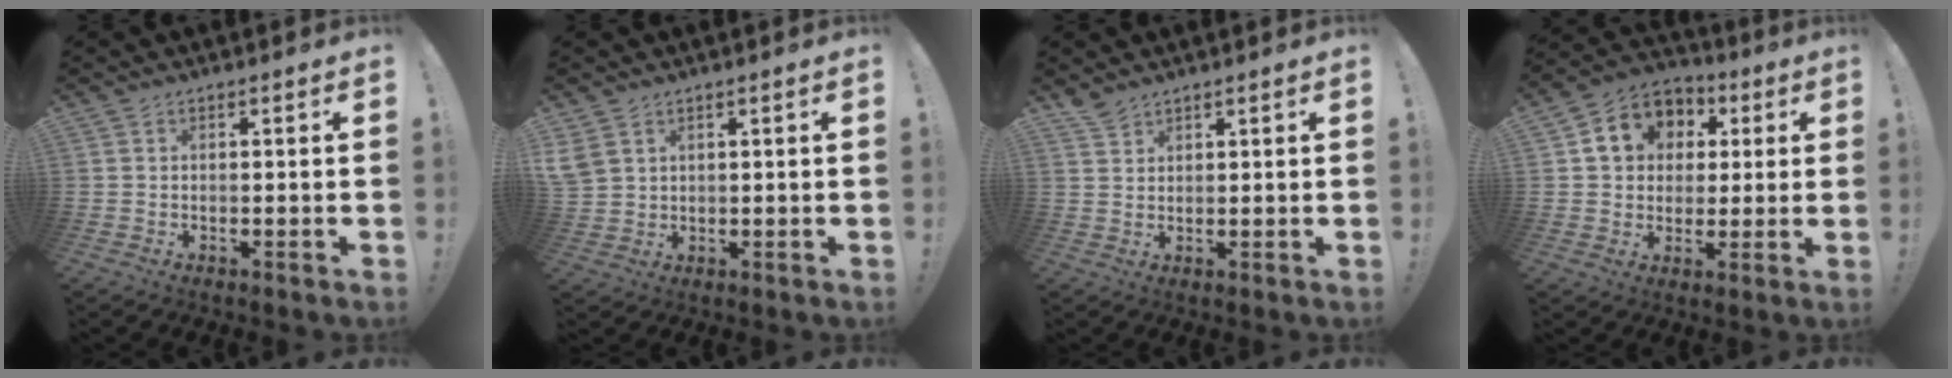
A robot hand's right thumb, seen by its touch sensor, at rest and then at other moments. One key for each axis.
{"total": 4.9, "fx": 2.7, "fy": 3.3, "fz": 2.5, "tx": -0.051, "ty": -0.008, "tz": 0.054}
{"total": 3.3, "fx": 3.0, "fy": 1.0, "fz": 1.0, "tx": -0.010, "ty": -0.022, "tz": 0.055}
{"total": 11.7, "fx": 3.2, "fy": 10.2, "fz": 4.9, "tx": -0.068, "ty": -0.007, "tz": 0.068}